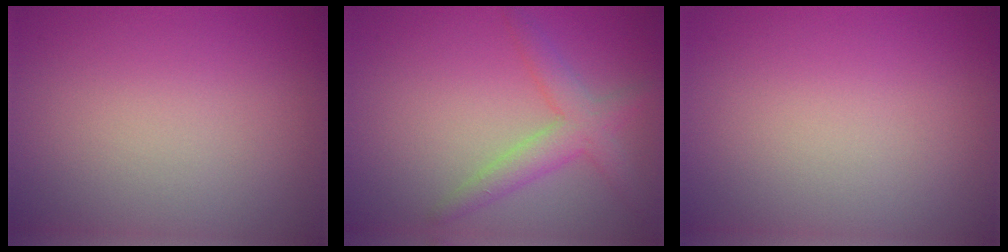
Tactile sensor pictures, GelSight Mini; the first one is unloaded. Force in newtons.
{"total": 3.2, "press": 3.2, "slide": 0.2}
{"total": 0.0}